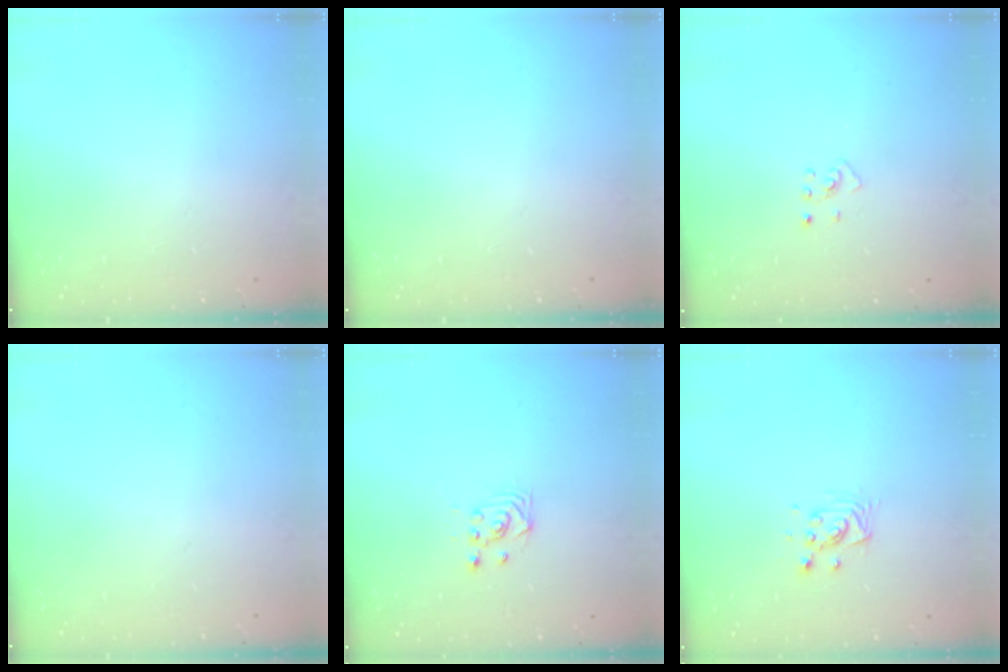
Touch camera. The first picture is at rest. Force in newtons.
{"total": 0.0}
{"total": 2.7, "press": 2.7, "slide": 0.5}
{"total": 0.0}
{"total": 3.8, "press": 3.8, "slide": 0.3}
{"total": 5.2, "press": 5.2, "slide": 0.1}